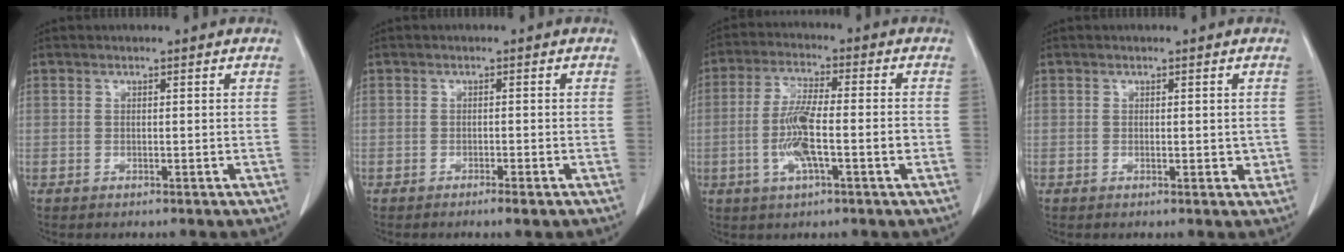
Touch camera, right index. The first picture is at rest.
{"total": 1.6, "force": [-1.1, 0.0, 1.1], "torque": [-0.020, -0.004, -0.015]}
{"total": 8.6, "force": [-2.0, 1.4, 8.2], "torque": [-0.159, 0.006, -0.036]}
{"total": 1.7, "force": [0.0, 0.9, 1.5], "torque": [-0.015, -0.001, 0.006]}